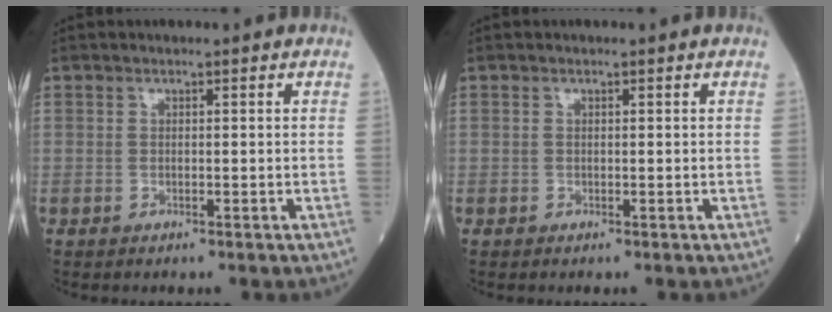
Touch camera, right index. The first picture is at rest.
{"total": 0.0}